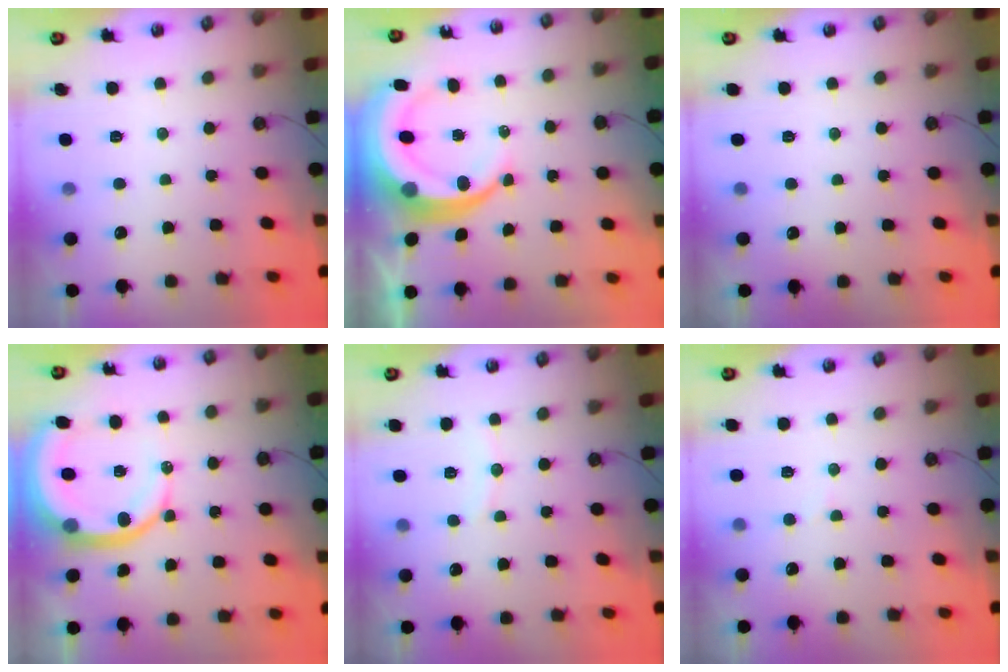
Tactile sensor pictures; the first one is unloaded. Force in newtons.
{"total": 12.3, "press": 12.2, "slide": 1.5}
{"total": 1.7, "press": 0.3, "slide": 1.7}
{"total": 11.4, "press": 11.3, "slide": 1.4}
{"total": 4.2, "press": 4.1, "slide": 0.4}
{"total": 4.4, "press": 4.3, "slide": 0.9}